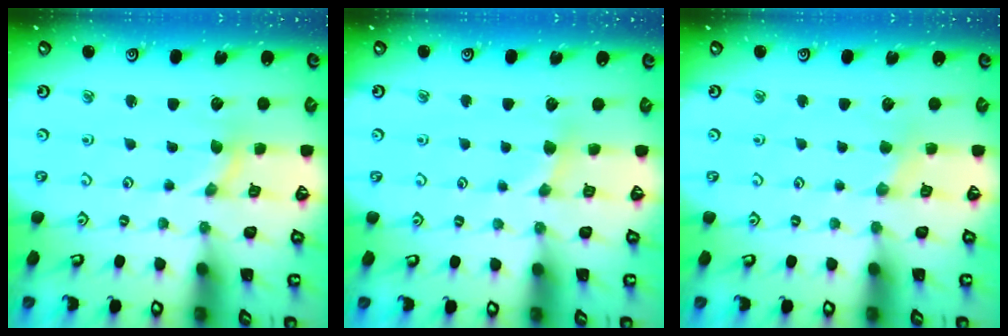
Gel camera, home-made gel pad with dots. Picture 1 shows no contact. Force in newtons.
{"total": 2.1, "press": 2.0, "slide": 0.4}
{"total": 2.2, "press": 2.1, "slide": 0.4}